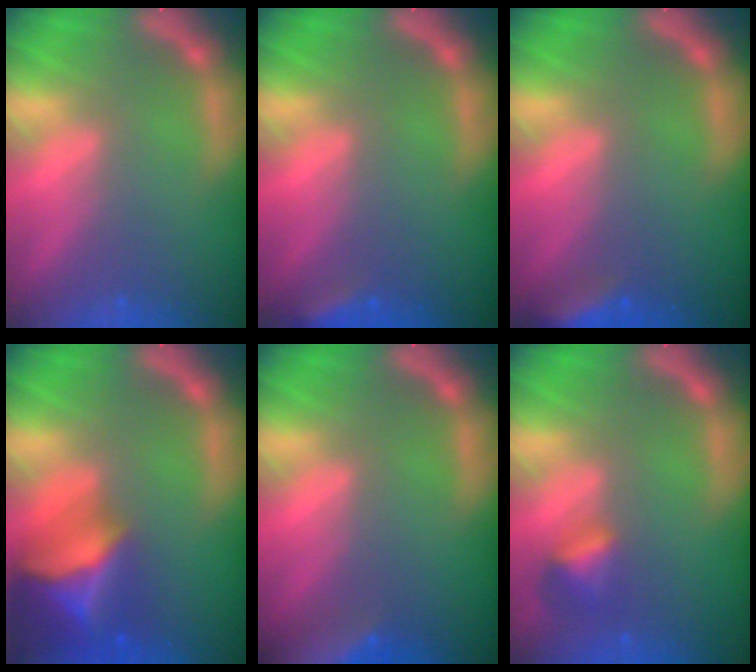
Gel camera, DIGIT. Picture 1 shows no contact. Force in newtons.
{"total": 2.4}
{"total": 4.0}
{"total": 9.4}
{"total": 10.0}
{"total": 2.4}